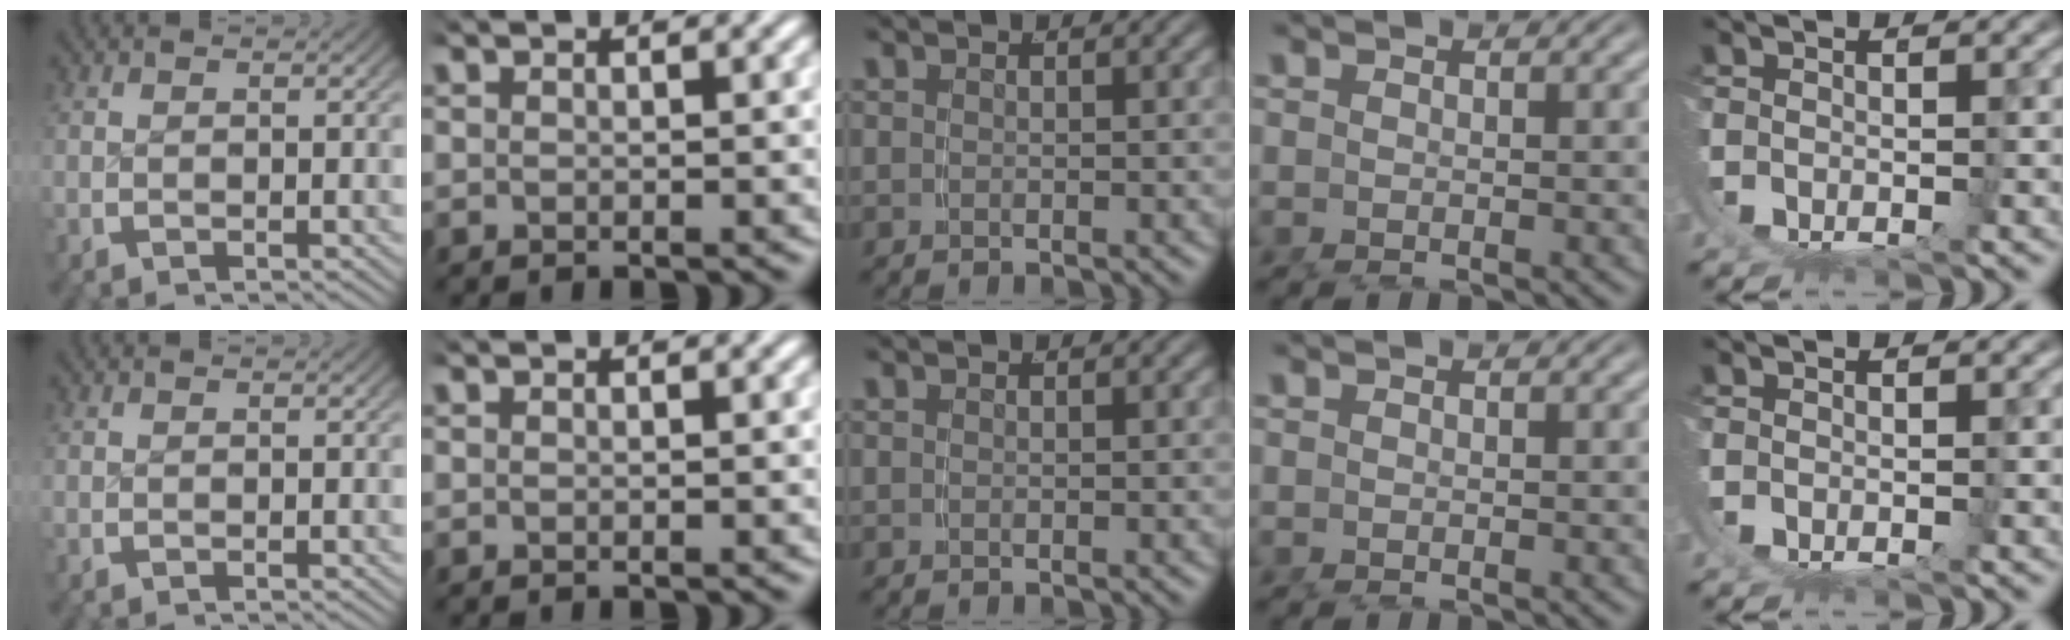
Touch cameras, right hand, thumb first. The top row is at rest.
{}